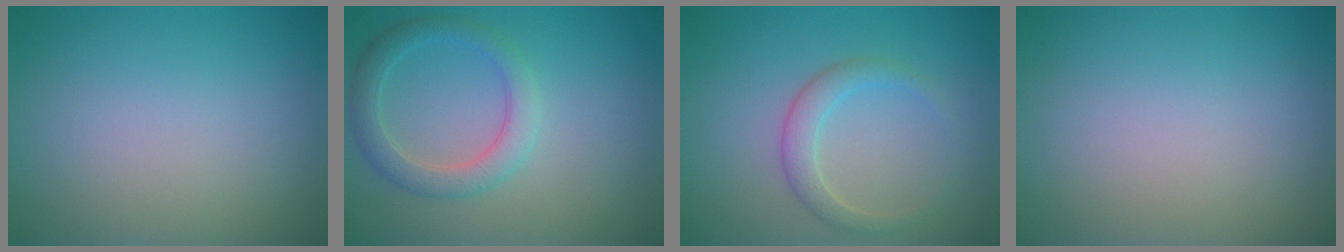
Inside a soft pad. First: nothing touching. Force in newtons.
{"total": 3.0, "press": 3.0, "slide": 0.1}
{"total": 2.2, "press": 2.2, "slide": 0.1}
{"total": 0.0}